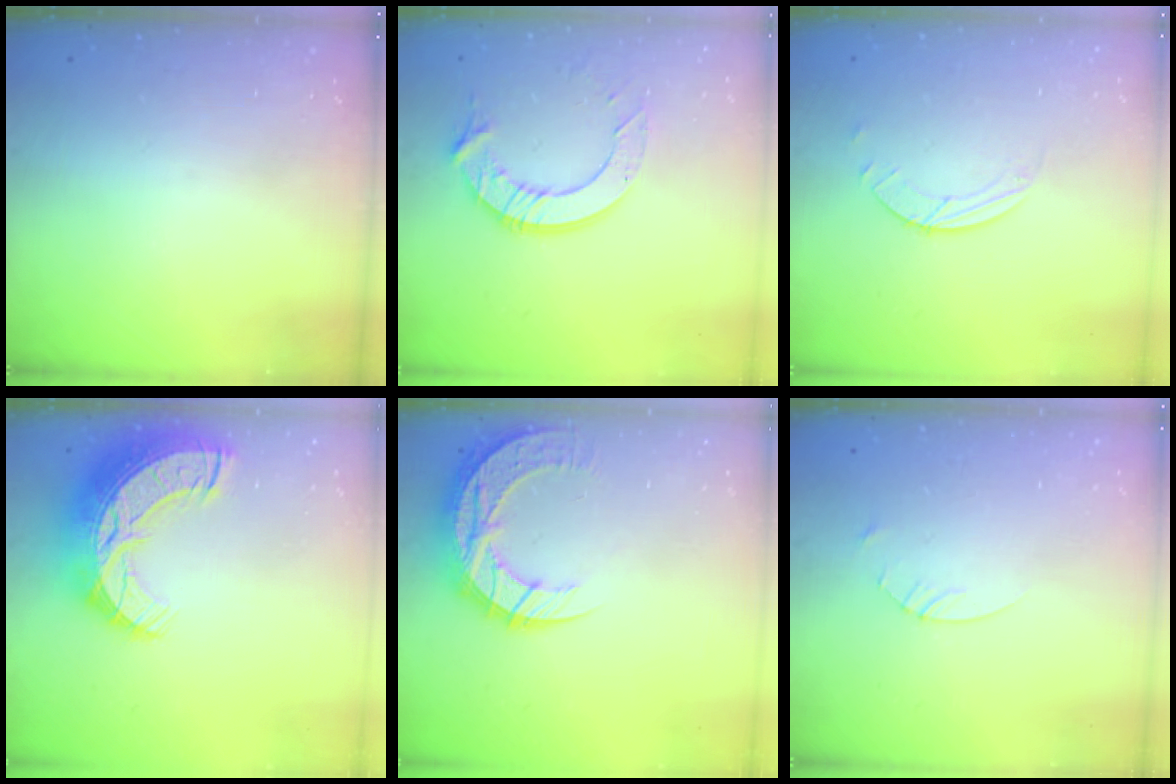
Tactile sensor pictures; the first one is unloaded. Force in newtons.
{"total": 11.2, "press": 11.1, "slide": 1.3}
{"total": 1.7, "press": 1.7, "slide": 0.2}
{"total": 19.3, "press": 19.2, "slide": 1.4}
{"total": 12.2, "press": 12.2, "slide": 0.9}
{"total": 1.4, "press": 1.4, "slide": 0.2}